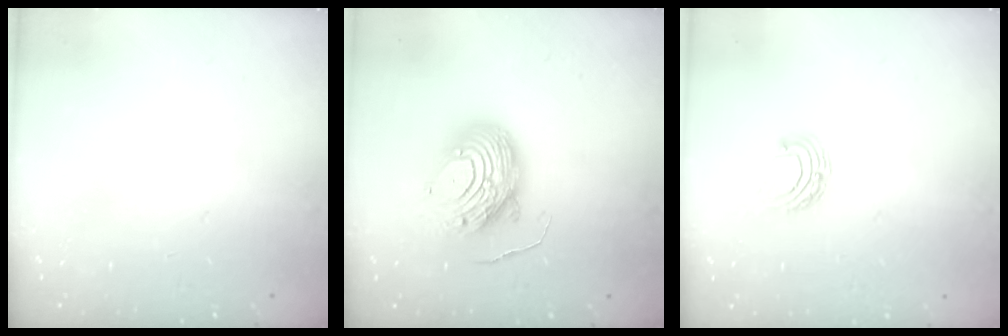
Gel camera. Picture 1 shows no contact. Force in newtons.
{"total": 12.8, "press": 12.7, "slide": 1.3}
{"total": 5.2, "press": 5.2, "slide": 0.5}